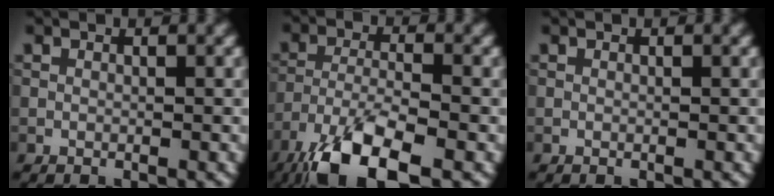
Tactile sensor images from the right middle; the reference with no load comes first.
{"total": 7.9, "force": [-5.2, 2.4, 5.6], "torque": [-0.108, -0.007, -0.102]}
{"total": 0.0}